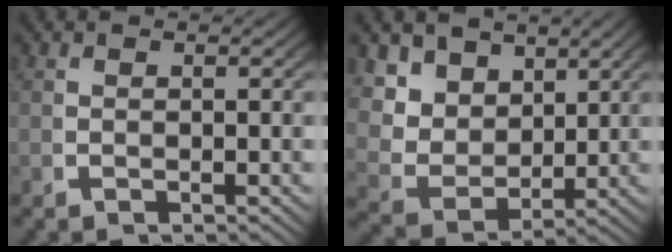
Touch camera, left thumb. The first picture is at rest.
{"total": 9.4, "force": [1.7, 7.5, 5.4], "torque": [-0.137, -0.034, 0.040]}